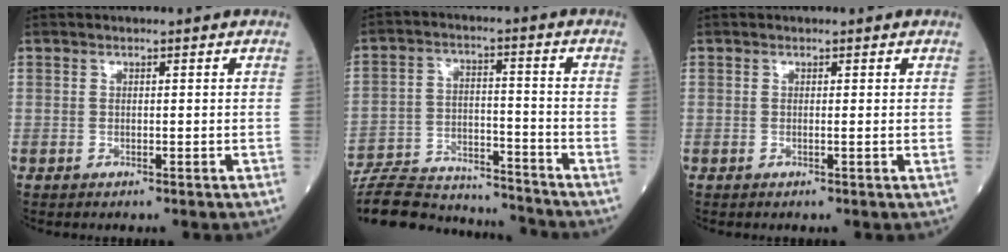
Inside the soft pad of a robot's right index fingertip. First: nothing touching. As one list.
[{"total": 19.0, "force": [-18.1, 3.1, 4.7], "torque": [-0.109, 0.004, -0.279]}, {"total": 0.0}]